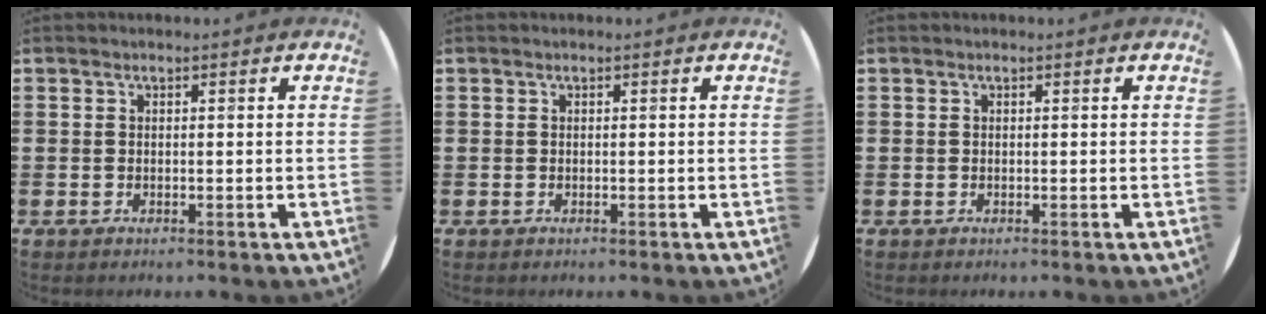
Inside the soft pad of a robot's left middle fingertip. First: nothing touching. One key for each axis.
{"total": 0.0}
{"total": 0.0}